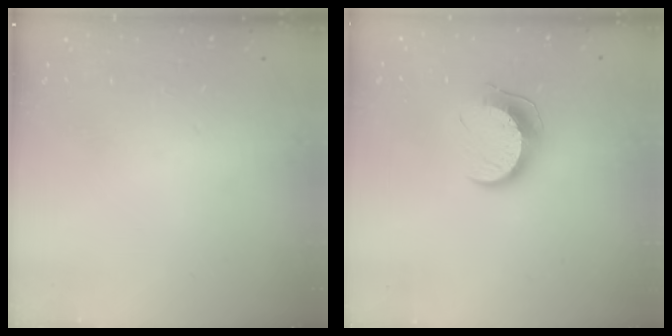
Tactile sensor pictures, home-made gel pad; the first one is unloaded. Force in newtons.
{"total": 10.2, "press": 10.2, "slide": 0.5}